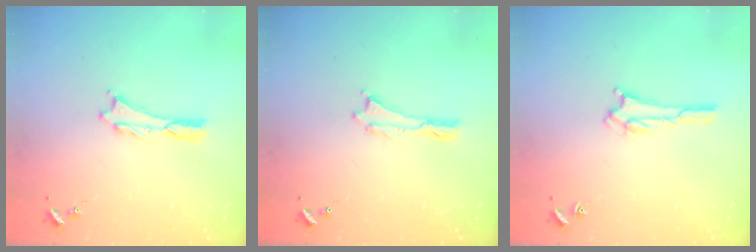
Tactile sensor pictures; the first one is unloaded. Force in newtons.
{"total": 0.0}
{"total": 1.9, "press": 1.9, "slide": 0.2}